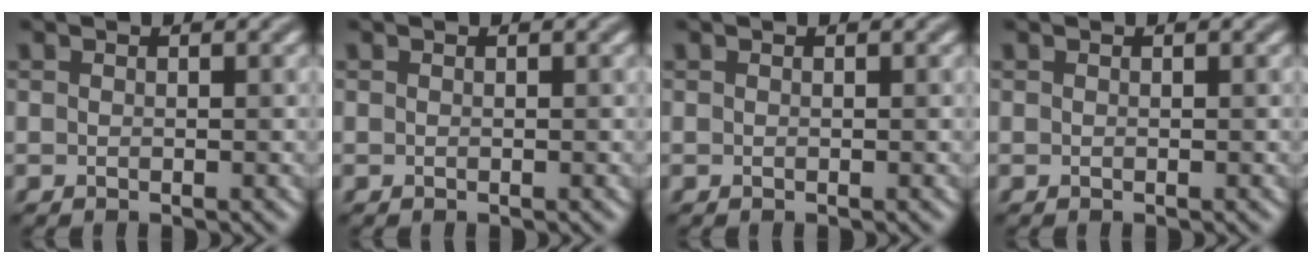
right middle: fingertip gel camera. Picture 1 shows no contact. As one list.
[{"total": 0.0}, {"total": 0.0}, {"total": 0.0}]